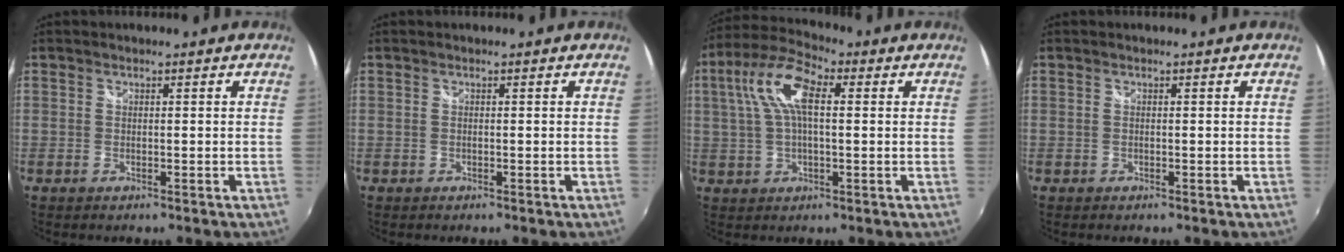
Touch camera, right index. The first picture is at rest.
{"total": 0.0}
{"total": 10.9, "force": [2.6, 4.6, 9.6], "torque": [-0.197, 0.028, 0.041]}
{"total": 0.0}